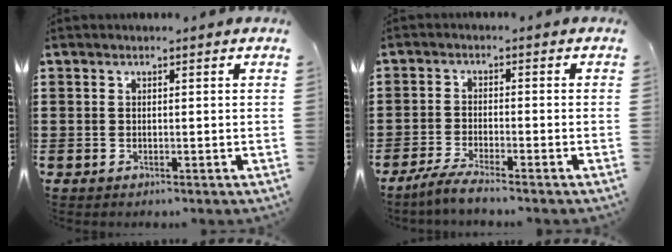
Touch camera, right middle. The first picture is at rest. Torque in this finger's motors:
{"motor_torque": [2.14, 0.00, 0.08, 0.07]}